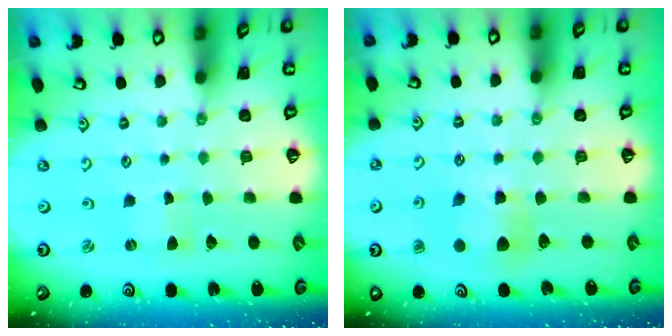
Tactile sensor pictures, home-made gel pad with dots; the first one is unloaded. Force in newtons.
{"total": 6.9, "press": 6.9, "slide": 0.3}